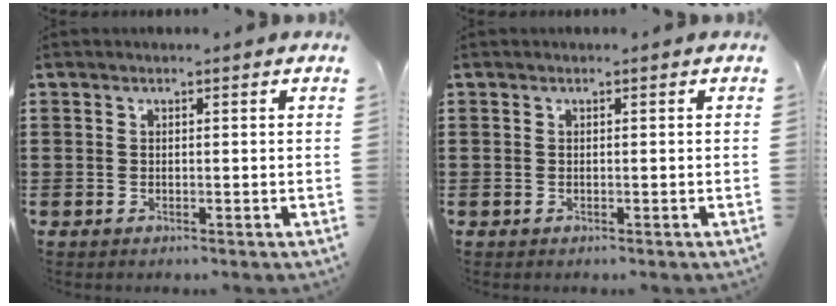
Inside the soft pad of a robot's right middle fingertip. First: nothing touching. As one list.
[{"total": 0.0}]